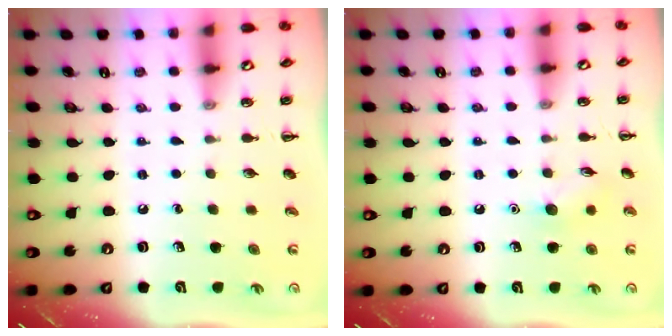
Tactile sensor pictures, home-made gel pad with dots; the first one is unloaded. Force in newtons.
{"total": 6.2, "press": 6.1, "slide": 1.2}